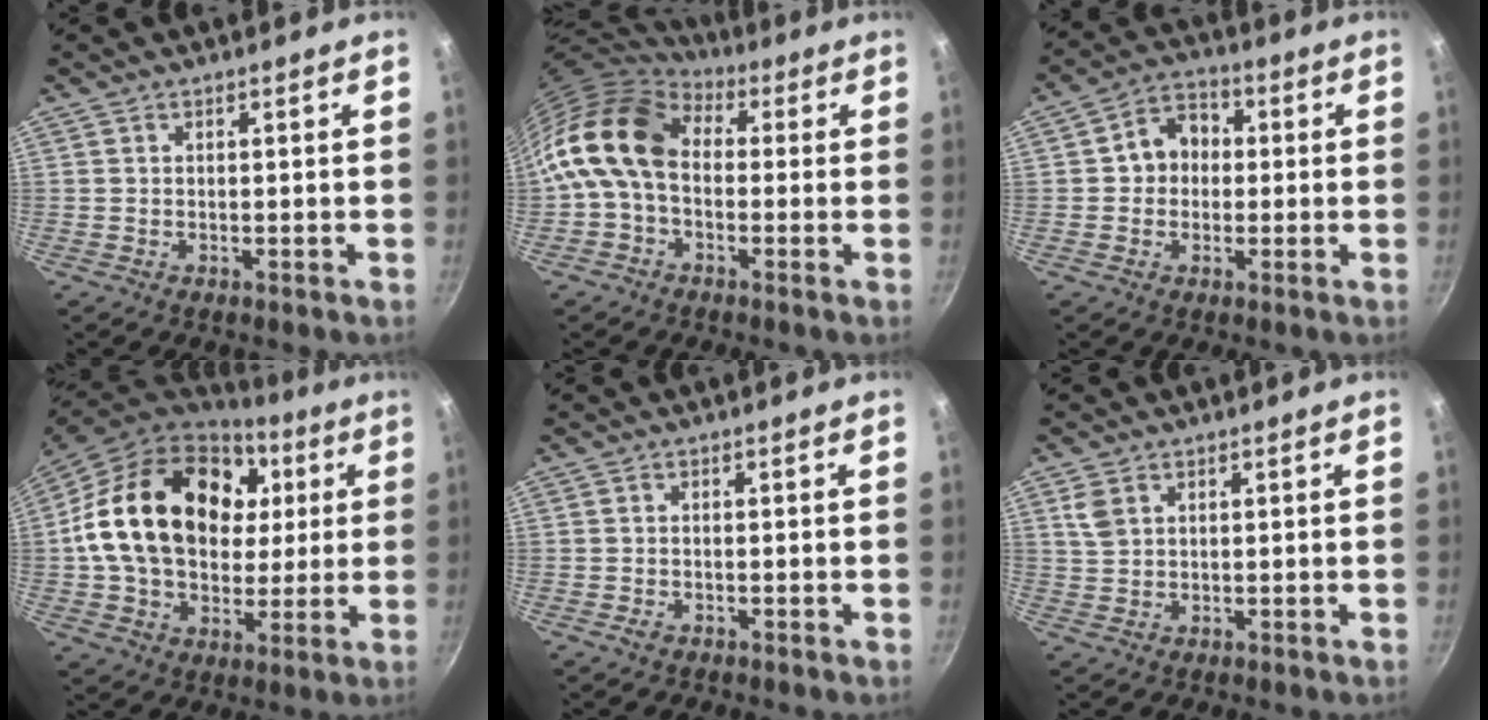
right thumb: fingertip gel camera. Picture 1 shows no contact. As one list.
[{"total": 14.8, "force": [0.6, 10.3, 10.6], "torque": [-0.190, 0.026, -0.010]}, {"total": 7.7, "force": [0.4, 6.5, 4.1], "torque": [-0.026, 0.017, -0.007]}, {"total": 26.2, "force": [5.1, 19.0, 17.3], "torque": [-0.283, 0.015, 0.088]}, {"total": 1.0, "force": [-0.6, 0.6, 0.5], "torque": [-0.011, 0.000, -0.012]}, {"total": 3.2, "force": [1.5, 2.2, 1.8], "torque": [-0.036, -0.002, 0.034]}]